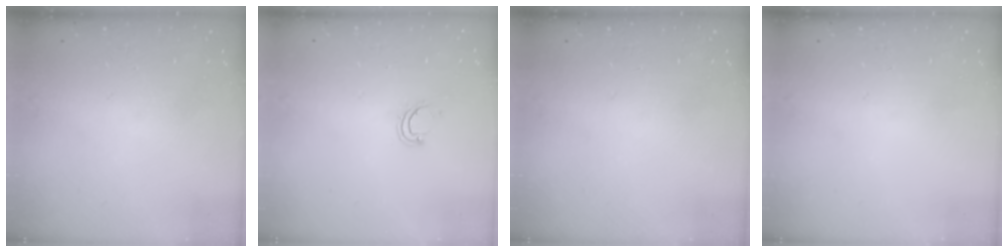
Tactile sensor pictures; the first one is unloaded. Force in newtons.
{"total": 3.9, "press": 3.9, "slide": 0.3}
{"total": 0.0}
{"total": 0.0}